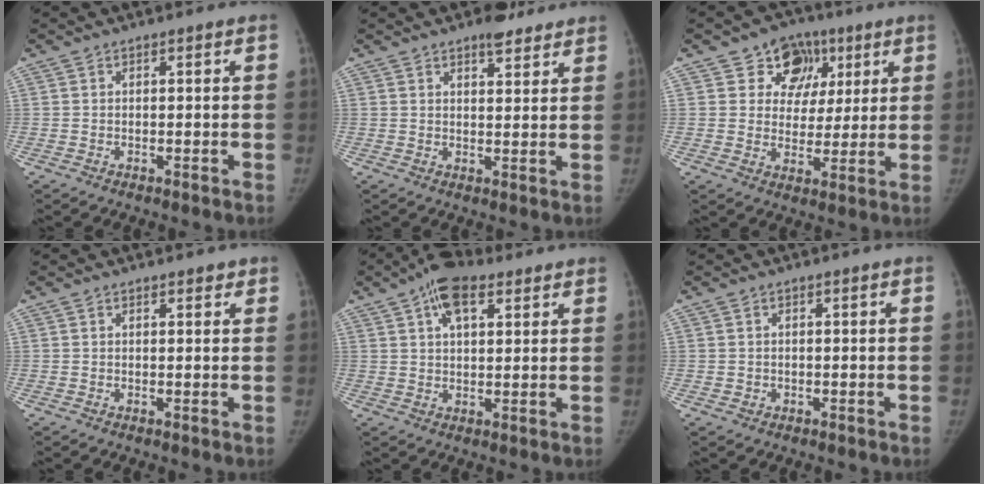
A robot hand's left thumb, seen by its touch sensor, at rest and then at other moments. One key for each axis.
{"total": 4.7, "fx": 3.6, "fy": 2.1, "fz": 2.2, "tx": -0.014, "ty": -0.022, "tz": 0.053}
{"total": 10.0, "fx": 4.7, "fy": 8.2, "fz": 3.1, "tx": -0.002, "ty": -0.010, "tz": 0.071}
{"total": 1.3, "fx": 1.0, "fy": 0.6, "fz": 0.6, "tx": -0.002, "ty": -0.005, "tz": 0.010}
{"total": 9.3, "fx": 5.0, "fy": 4.7, "fz": 6.3, "tx": -0.090, "ty": 0.001, "tz": 0.079}
{"total": 0.9, "fx": 0.0, "fy": 0.8, "fz": 0.1, "tx": 0.000, "ty": 0.002, "tz": 0.002}